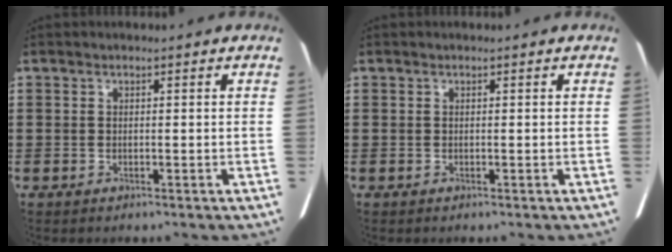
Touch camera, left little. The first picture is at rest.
{"total": 0.0}